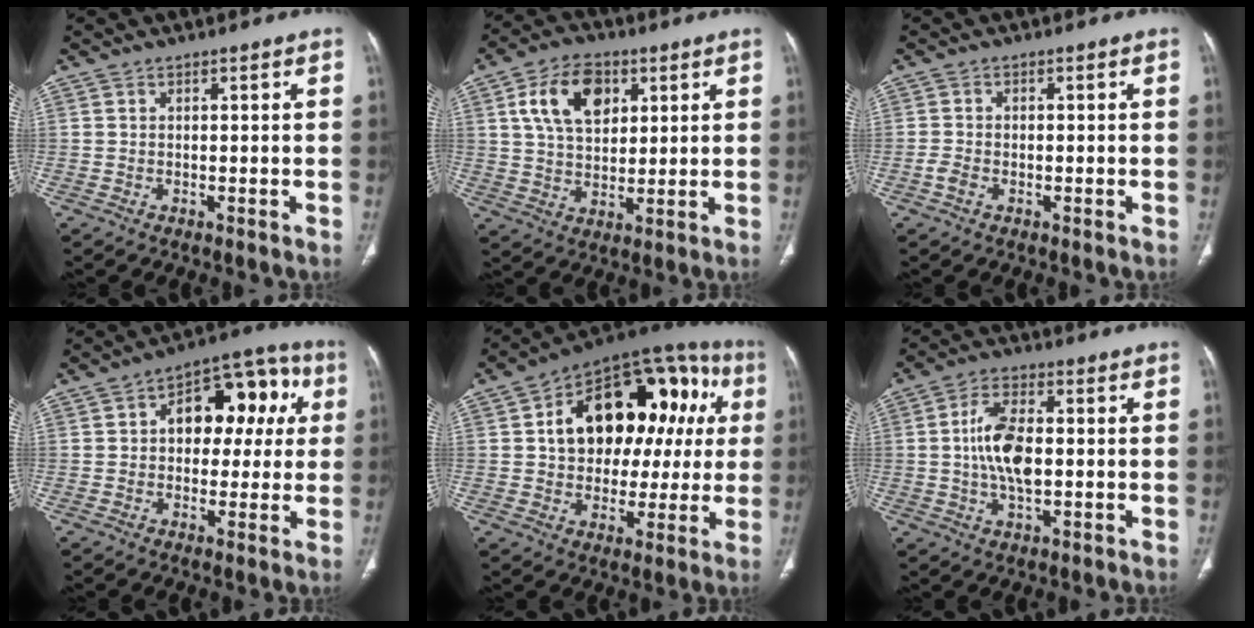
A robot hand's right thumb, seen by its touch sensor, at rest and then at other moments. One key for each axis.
{"total": 12.5, "fx": 4.6, "fy": 8.2, "fz": 8.4, "tx": -0.123, "ty": -0.008, "tz": 0.082}
{"total": 1.9, "fx": -0.9, "fy": 1.2, "fz": 1.2, "tx": -0.028, "ty": 0.006, "tz": -0.018}
{"total": 15.1, "fx": 2.9, "fy": 9.4, "fz": 11.4, "tx": -0.102, "ty": 0.039, "tz": 0.035}
{"total": 24.4, "fx": 4.7, "fy": 15.6, "fz": 18.2, "tx": -0.211, "ty": 0.043, "tz": 0.068}
{"total": 9.7, "fx": 0.1, "fy": 4.8, "fz": 8.4, "tx": -0.160, "ty": 0.005, "tz": 0.000}